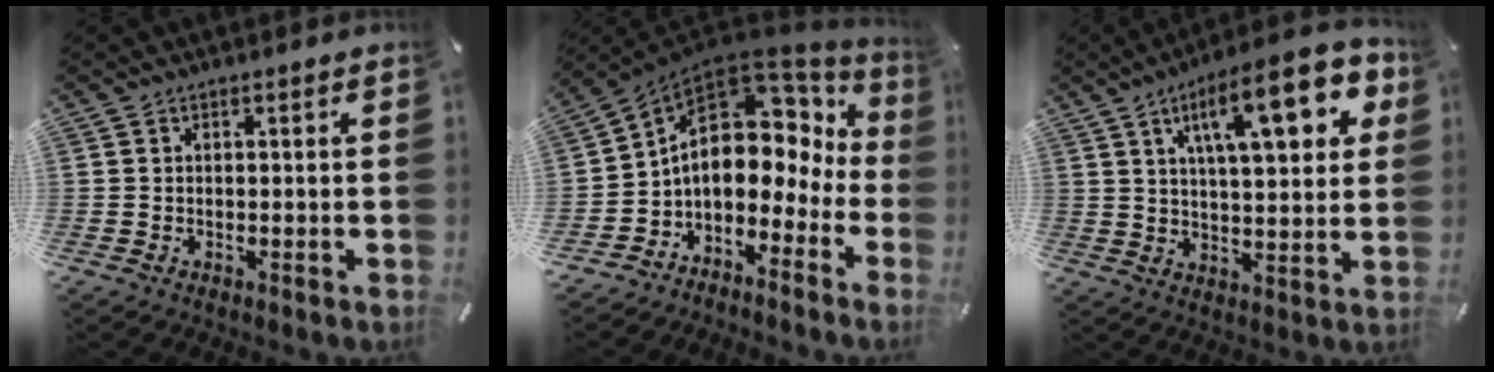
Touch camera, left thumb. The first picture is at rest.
{"total": 11.2, "force": [1.9, 7.9, 7.6], "torque": [-0.137, -0.034, 0.030]}
{"total": 19.0, "force": [8.2, 6.5, 15.8], "torque": [-0.235, -0.023, 0.121]}